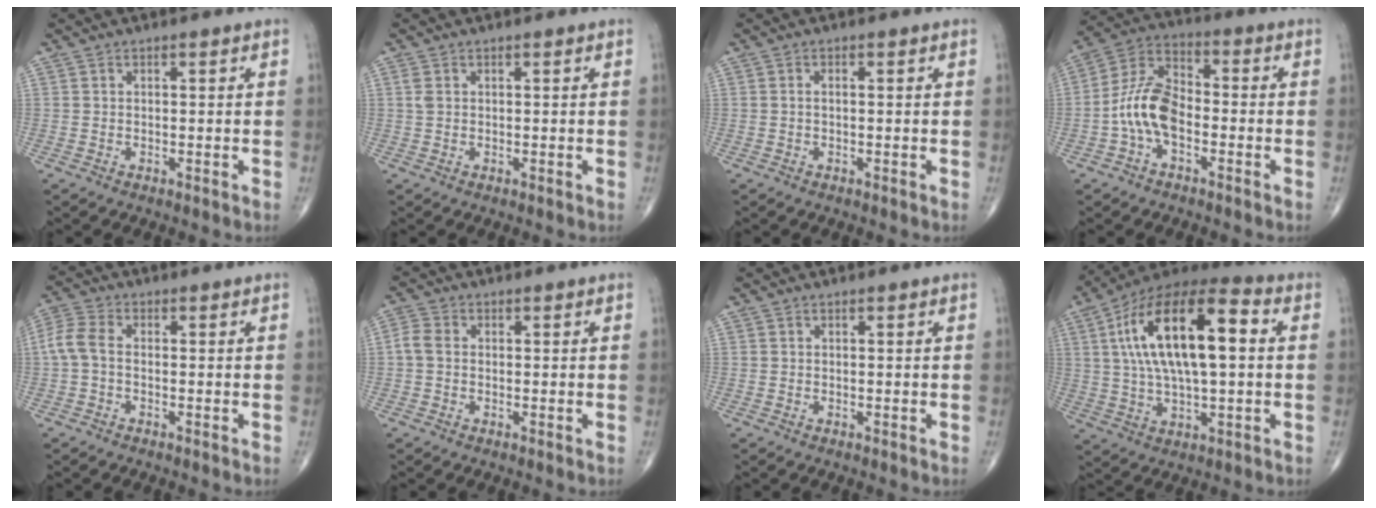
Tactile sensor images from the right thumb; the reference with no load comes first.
{"total": 0.6, "force": [0.2, 0.4, 0.5], "torque": [-0.012, 0.007, 0.005]}
{"total": 0.8, "force": [0.0, 0.3, 0.7], "torque": [-0.013, 0.004, -0.001]}
{"total": 10.7, "force": [-2.6, 6.2, 8.3], "torque": [-0.157, 0.041, -0.060]}
{"total": 5.0, "force": [-0.4, 3.0, 4.0], "torque": [-0.100, 0.014, -0.018]}
{"total": 2.9, "force": [-0.1, 2.1, 1.9], "torque": [-0.040, 0.007, -0.008]}
{"total": 0.0}
{"total": 22.0, "force": [3.9, 9.0, 19.6], "torque": [-0.352, 0.028, 0.058]}